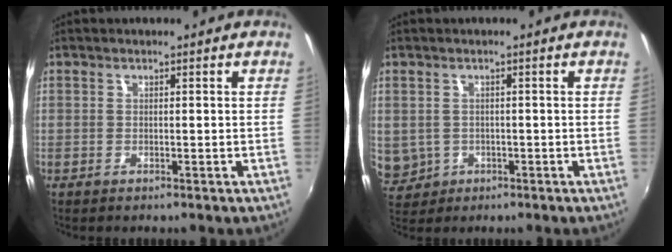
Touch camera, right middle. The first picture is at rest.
{"total": 5.7, "force": [-0.4, 5.3, 2.2], "torque": [-0.056, 0.000, 0.010]}